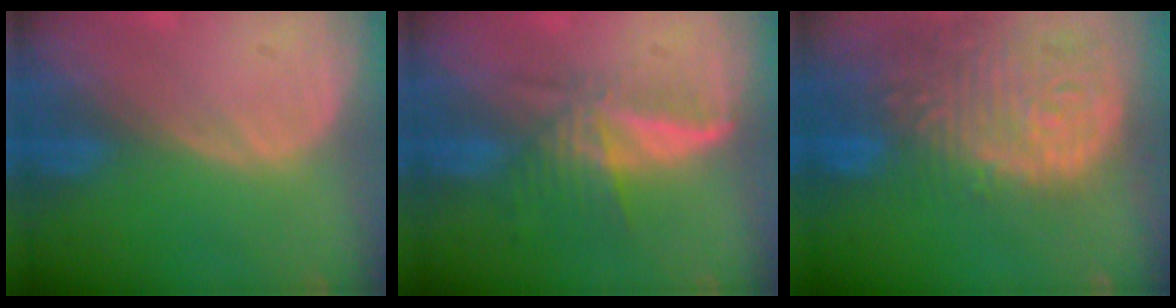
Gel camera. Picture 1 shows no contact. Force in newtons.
{"total": 6.0, "press": 5.3, "slide": 2.7}
{"total": 14.5, "press": 11.9, "slide": 8.2}